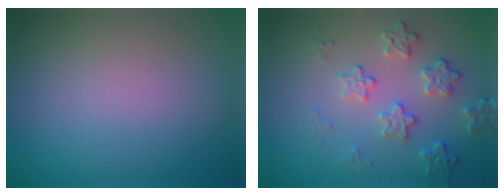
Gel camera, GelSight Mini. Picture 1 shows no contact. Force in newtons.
{"total": 2.9, "press": 2.3, "slide": 1.8}